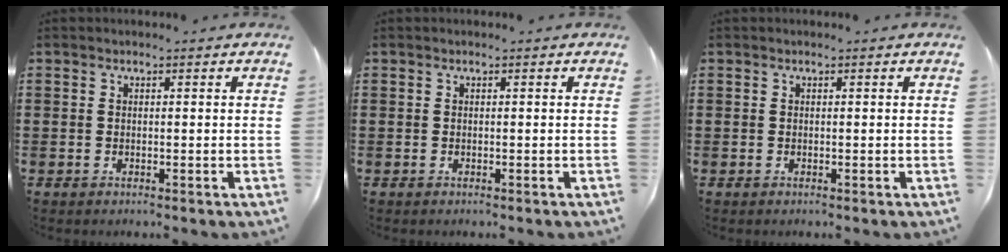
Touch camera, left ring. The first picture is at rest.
{"total": 0.0}
{"total": 0.0}